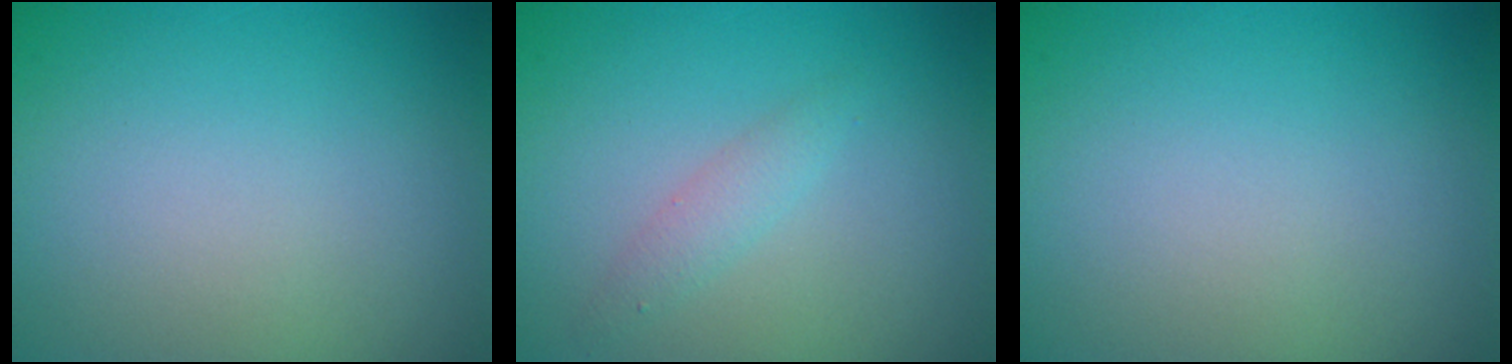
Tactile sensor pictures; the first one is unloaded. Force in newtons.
{"total": 1.5, "press": 1.5, "slide": 0.0}
{"total": 0.0}